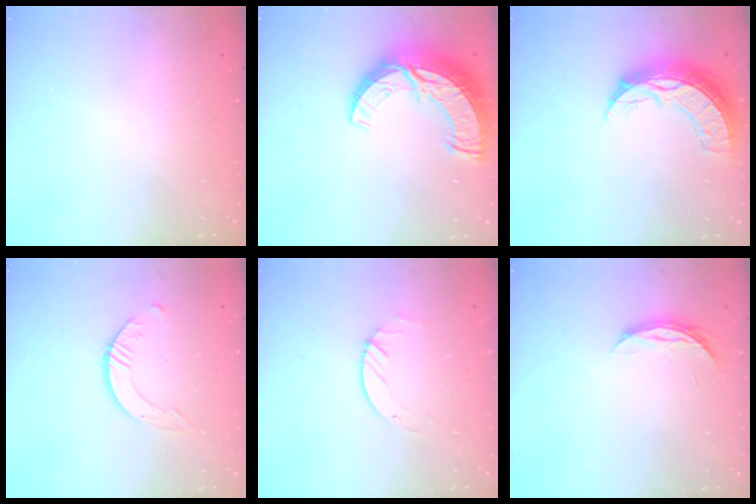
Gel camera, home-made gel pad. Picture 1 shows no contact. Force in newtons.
{"total": 17.4, "press": 17.3, "slide": 1.4}
{"total": 11.2, "press": 11.2, "slide": 0.9}
{"total": 2.9, "press": 2.9, "slide": 0.2}
{"total": 2.5, "press": 2.5, "slide": 0.2}
{"total": 3.8, "press": 3.8, "slide": 0.4}